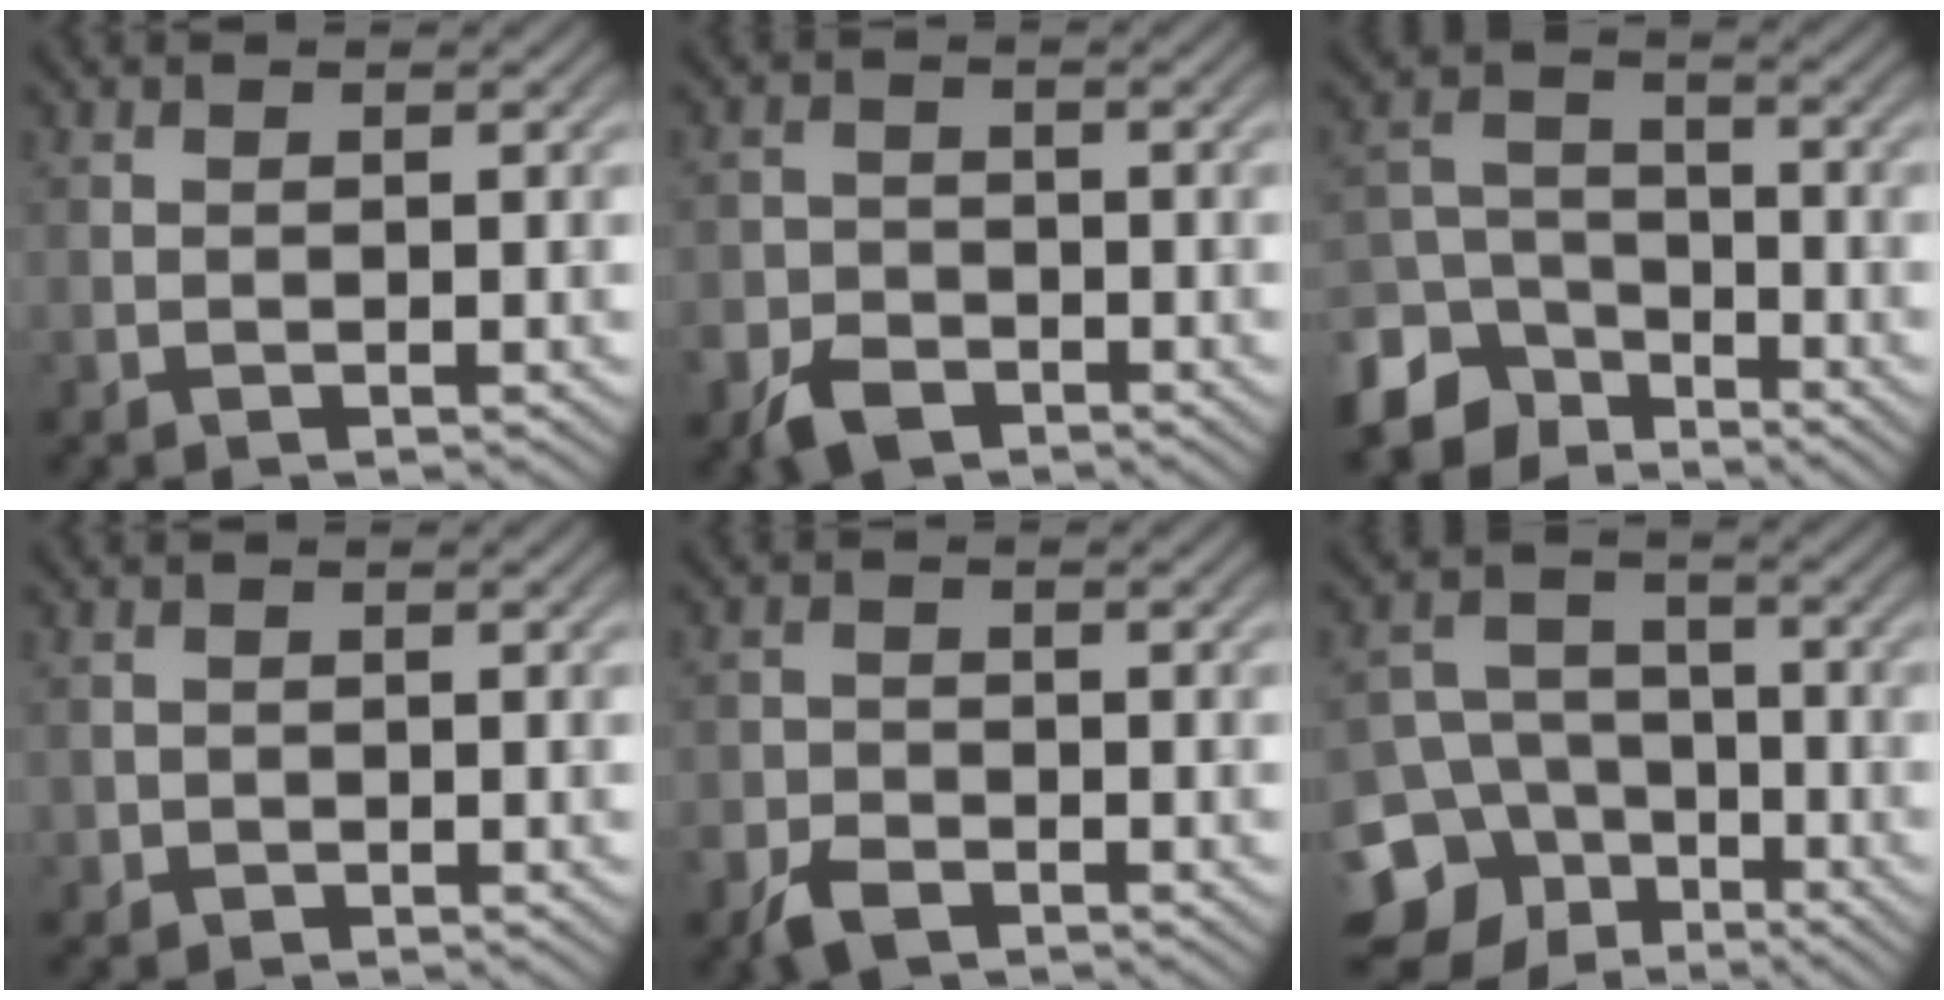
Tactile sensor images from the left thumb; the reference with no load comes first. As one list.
[{"total": 4.6, "force": [-2.9, 2.9, 1.9], "torque": [-0.043, -0.007, -0.062]}, {"total": 8.3, "force": [-5.7, 5.1, 3.2], "torque": [-0.075, -0.010, -0.128]}, {"total": 1.1, "force": [-0.3, 1.1, 0.1], "torque": [0.002, -0.006, -0.008]}, {"total": 3.7, "force": [-2.5, 2.2, 1.7], "torque": [-0.036, -0.008, -0.055]}, {"total": 12.6, "force": [-5.8, 10.5, 3.8], "torque": [-0.114, -0.029, -0.111]}]